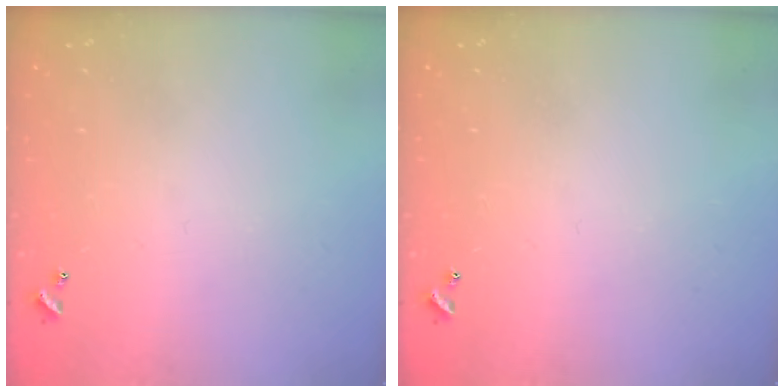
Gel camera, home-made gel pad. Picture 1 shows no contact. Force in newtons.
{"total": 0.0}